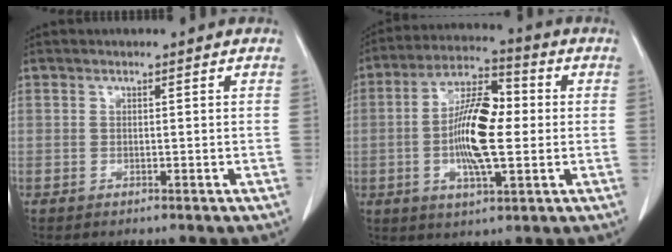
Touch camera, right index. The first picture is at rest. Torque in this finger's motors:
{"motor_torque": [0.89, 0.36, 0.33, 0.15]}